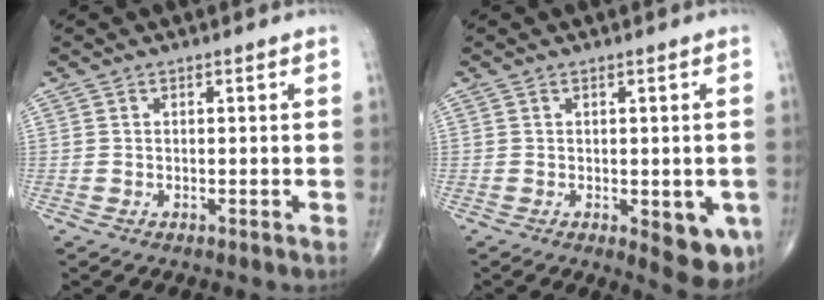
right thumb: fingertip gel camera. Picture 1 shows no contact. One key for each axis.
{"total": 8.3, "fx": -2.1, "fy": 3.3, "fz": 7.3, "tx": -0.063, "ty": -0.012, "tz": -0.020}